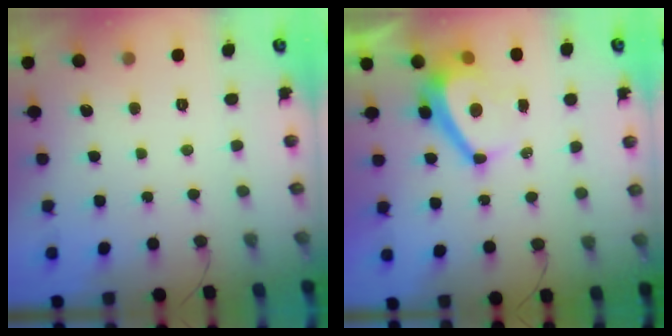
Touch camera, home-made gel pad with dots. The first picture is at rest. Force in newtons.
{"total": 7.7, "press": 7.7, "slide": 0.5}